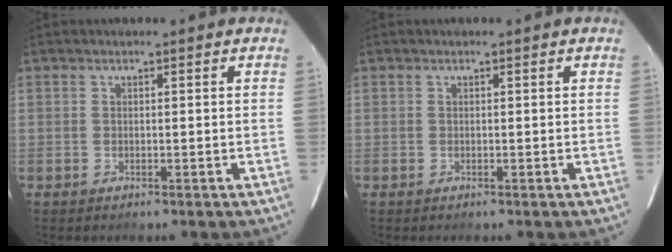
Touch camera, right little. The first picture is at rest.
{"total": 0.0}